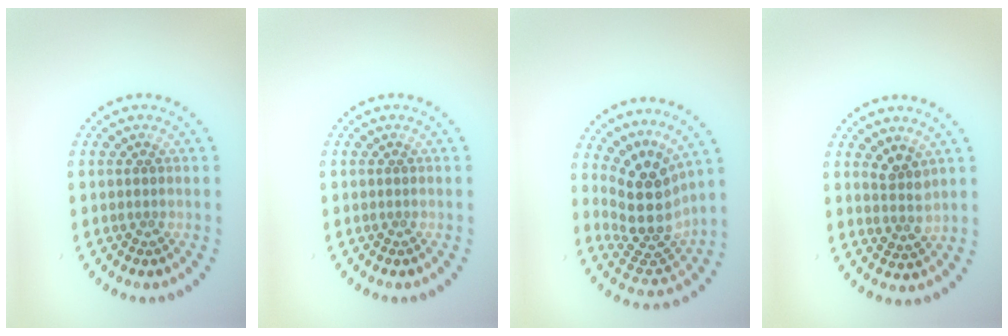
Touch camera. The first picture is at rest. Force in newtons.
{"total": 0.0}
{"total": 5.0, "press": 3.7, "slide": 3.3}
{"total": 2.2, "press": 1.8, "slide": 1.2}